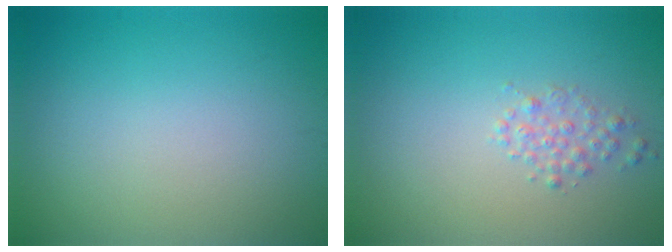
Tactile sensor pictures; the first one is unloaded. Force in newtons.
{"total": 1.5, "press": 1.5, "slide": 0.1}